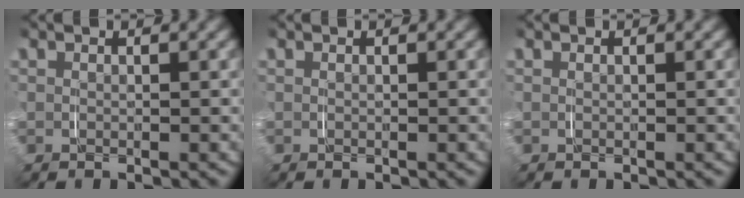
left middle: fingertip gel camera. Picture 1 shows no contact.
{"total": 0.0}
{"total": 0.0}